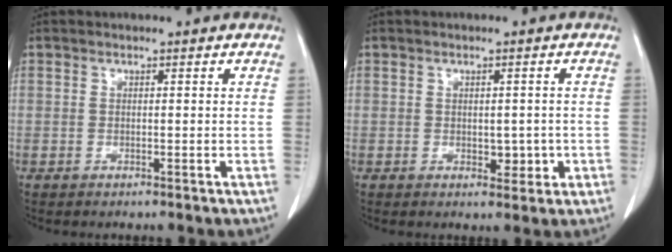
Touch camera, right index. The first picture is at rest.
{"total": 2.9, "force": [-0.6, 1.7, 2.3], "torque": [-0.023, 0.000, 0.000]}